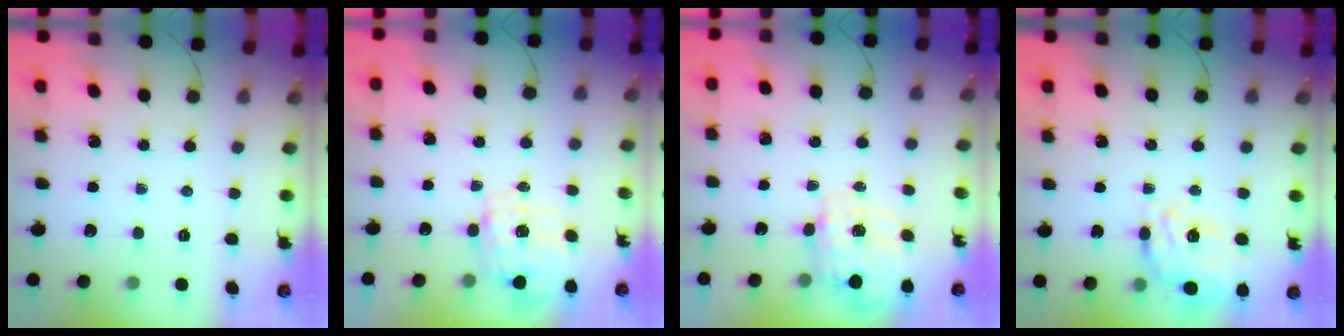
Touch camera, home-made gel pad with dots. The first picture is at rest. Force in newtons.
{"total": 2.8, "press": 2.6, "slide": 0.9}
{"total": 2.7, "press": 2.5, "slide": 1.0}
{"total": 11.6, "press": 10.9, "slide": 4.1}